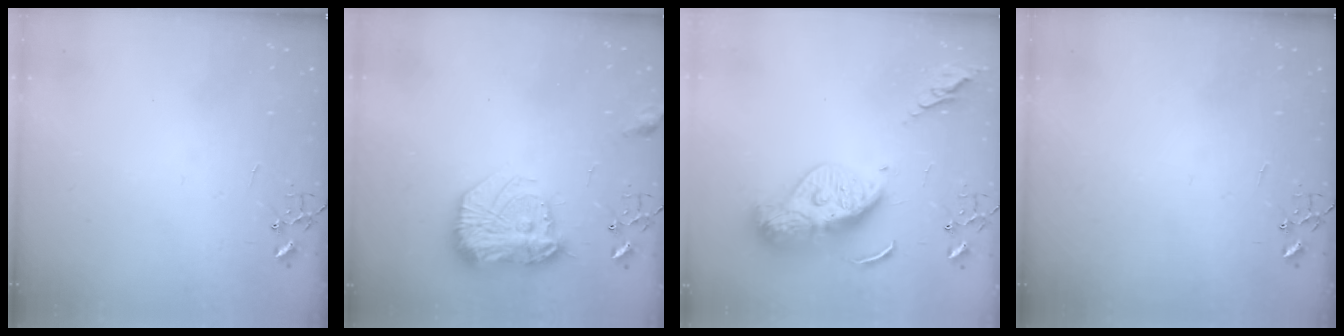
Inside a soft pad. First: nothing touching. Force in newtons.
{"total": 18.4, "press": 18.3, "slide": 1.4}
{"total": 16.9, "press": 16.8, "slide": 1.6}
{"total": 0.0}